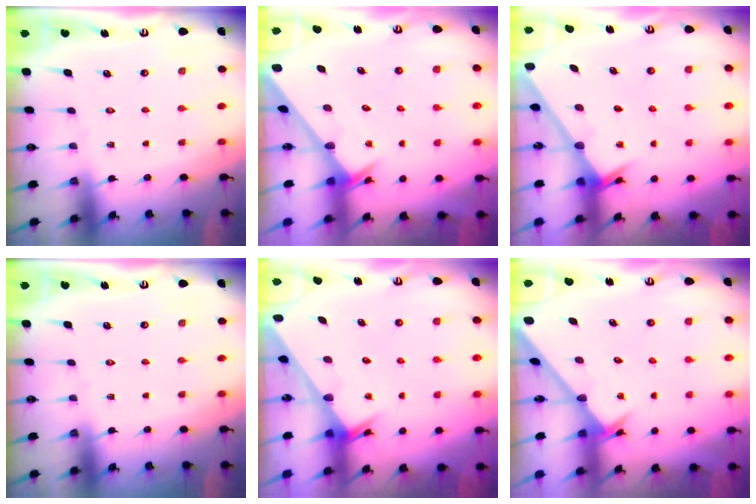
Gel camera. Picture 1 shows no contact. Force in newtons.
{"total": 2.0, "press": 2.0, "slide": 0.2}
{"total": 2.6, "press": 2.6, "slide": 0.2}
{"total": 0.0}
{"total": 2.0, "press": 2.0, "slide": 0.1}
{"total": 2.5, "press": 2.5, "slide": 0.2}